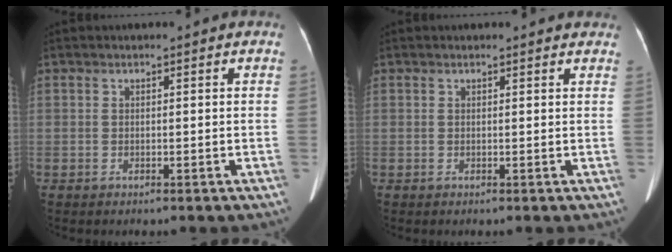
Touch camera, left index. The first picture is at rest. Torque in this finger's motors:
{"motor_torque": [0.72, -0.85, 0.15, 0.00]}